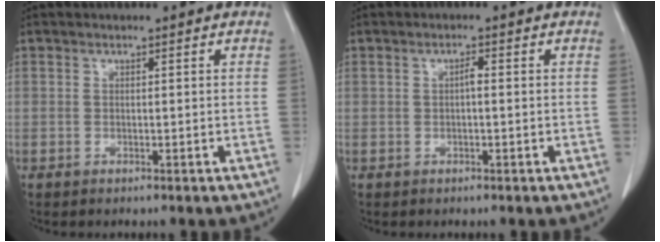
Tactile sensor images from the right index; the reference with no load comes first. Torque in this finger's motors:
{"motor_torque": [0.21, -0.16, 0.01, 0.03]}